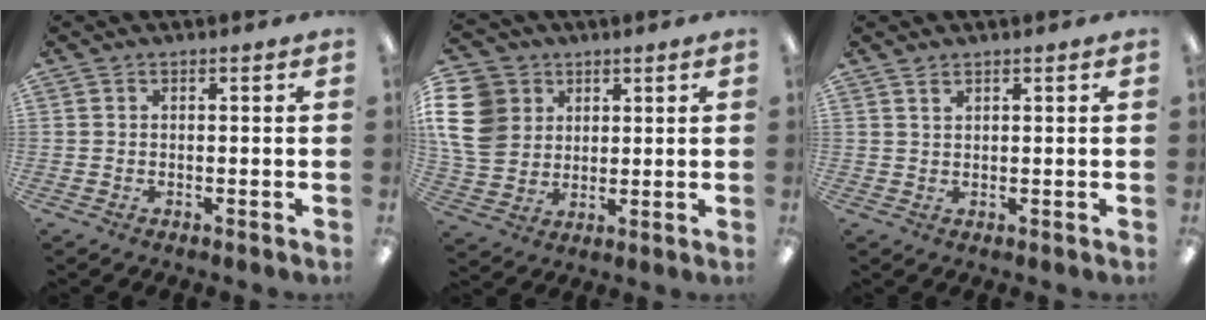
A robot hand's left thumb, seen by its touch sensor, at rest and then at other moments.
{"total": 13.5, "force": [3.8, 11.4, 6.1], "torque": [-0.145, -0.003, 0.076]}
{"total": 1.2, "force": [1.0, 0.5, 0.4], "torque": [-0.011, 0.000, 0.020]}